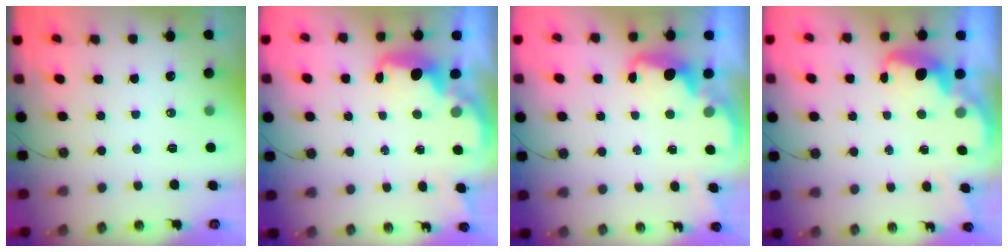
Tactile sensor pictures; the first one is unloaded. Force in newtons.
{"total": 3.0, "press": 3.0, "slide": 0.7}
{"total": 2.3, "press": 2.2, "slide": 0.6}
{"total": 2.5, "press": 2.5, "slide": 0.4}